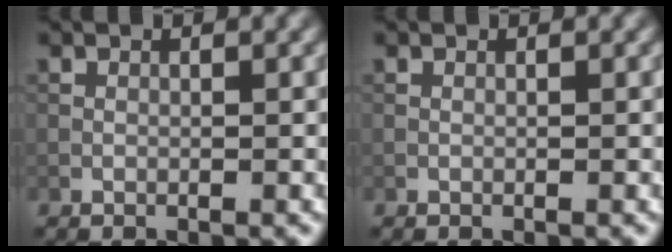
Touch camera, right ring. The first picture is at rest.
{"total": 0.0}